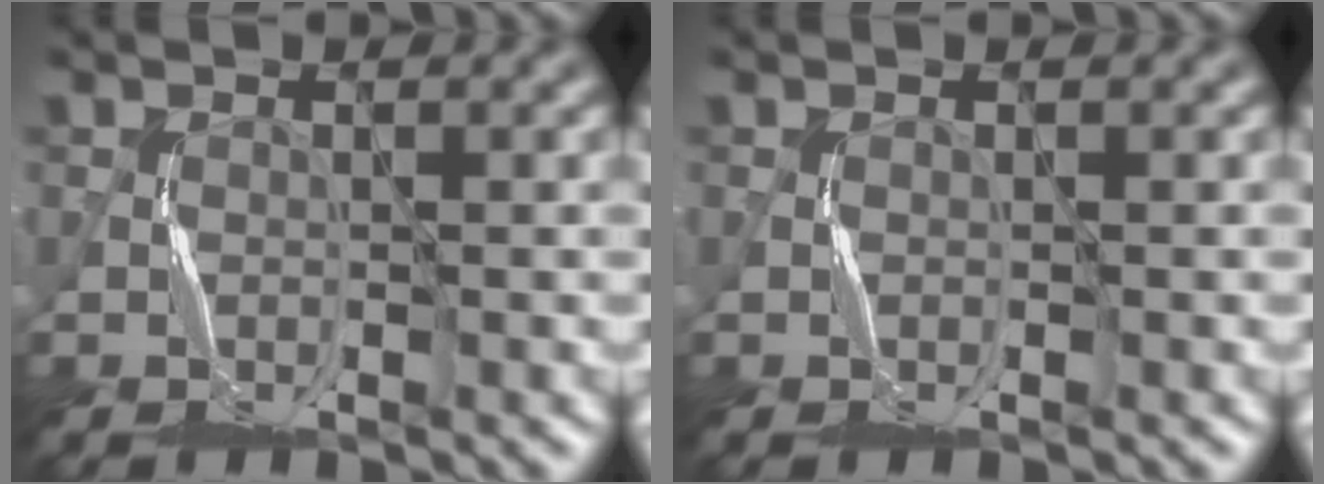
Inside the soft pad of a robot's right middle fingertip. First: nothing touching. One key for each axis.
{"total": 0.0}